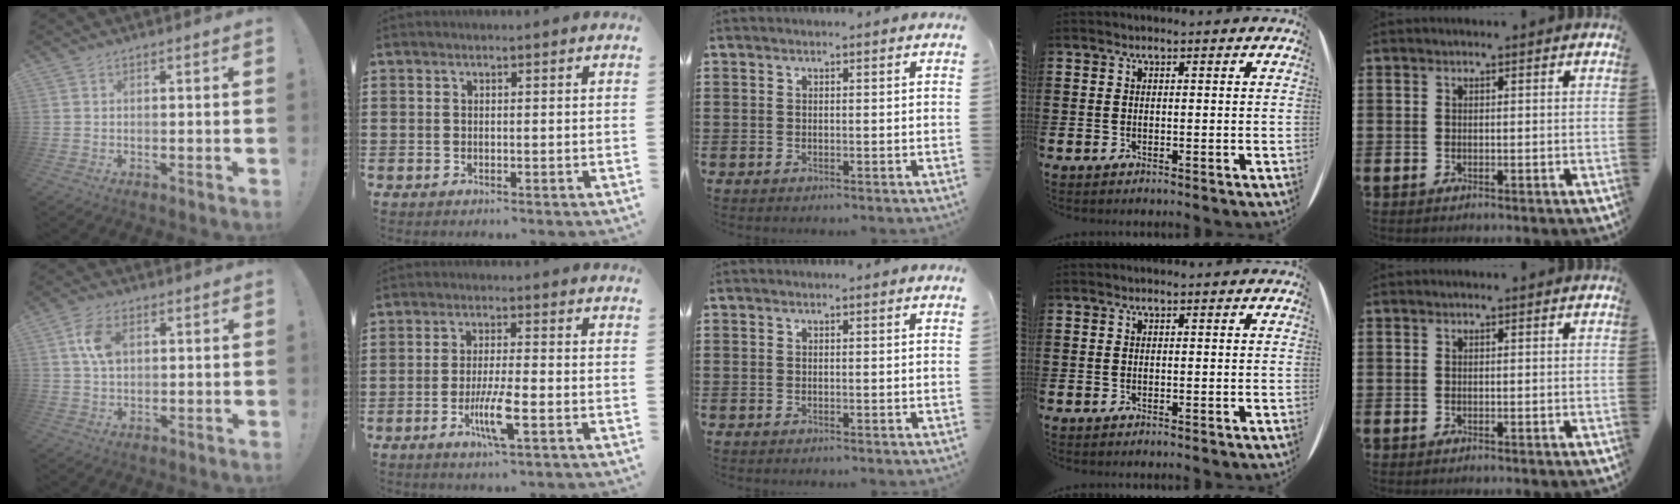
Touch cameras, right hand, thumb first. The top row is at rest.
{"thumb": {"total": 7.5, "force": [2.0, 4.6, 5.7], "torque": [-0.109, 0.007, 0.037]}, "index": {"total": 6.6, "force": [-2.5, 0.9, 6.0], "torque": [-0.117, -0.014, -0.045]}}